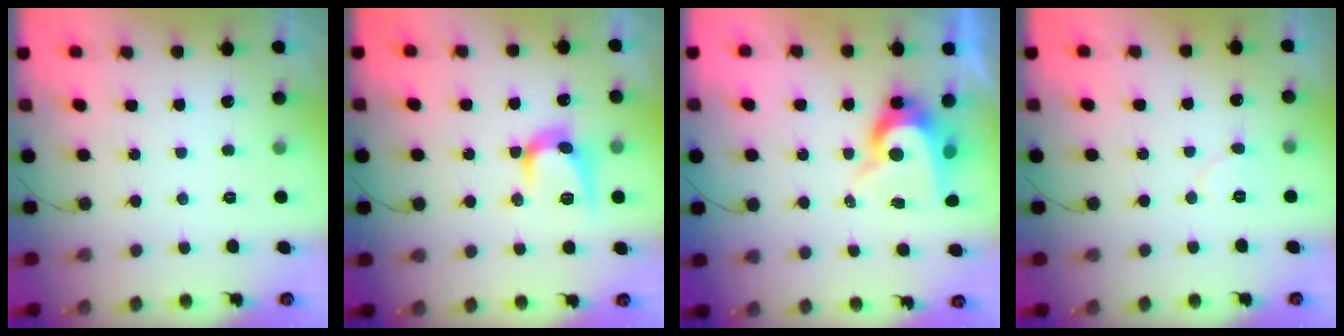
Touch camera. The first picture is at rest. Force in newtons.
{"total": 11.1, "press": 11.1, "slide": 0.6}
{"total": 9.7, "press": 9.7, "slide": 0.6}
{"total": 5.1, "press": 5.0, "slide": 0.5}